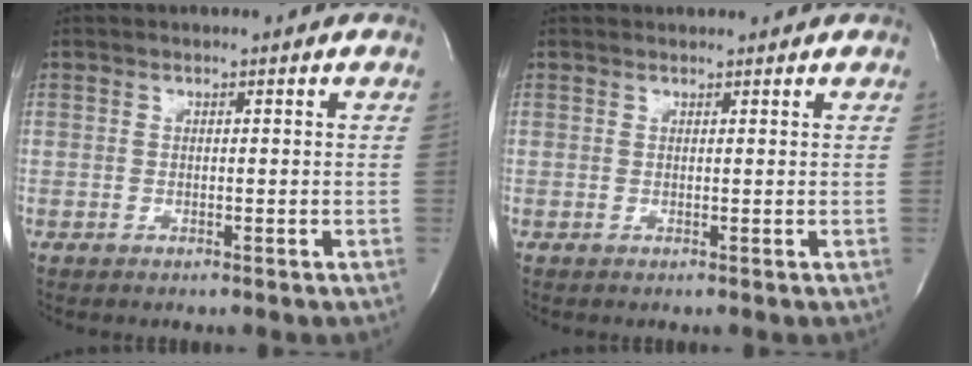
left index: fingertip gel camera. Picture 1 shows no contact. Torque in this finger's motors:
{"motor_torque": [-0.10, -0.14, 0.00, 0.03]}